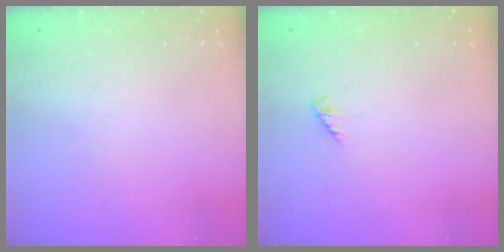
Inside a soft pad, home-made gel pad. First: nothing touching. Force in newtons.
{"total": 1.1, "press": 1.1, "slide": 0.3}